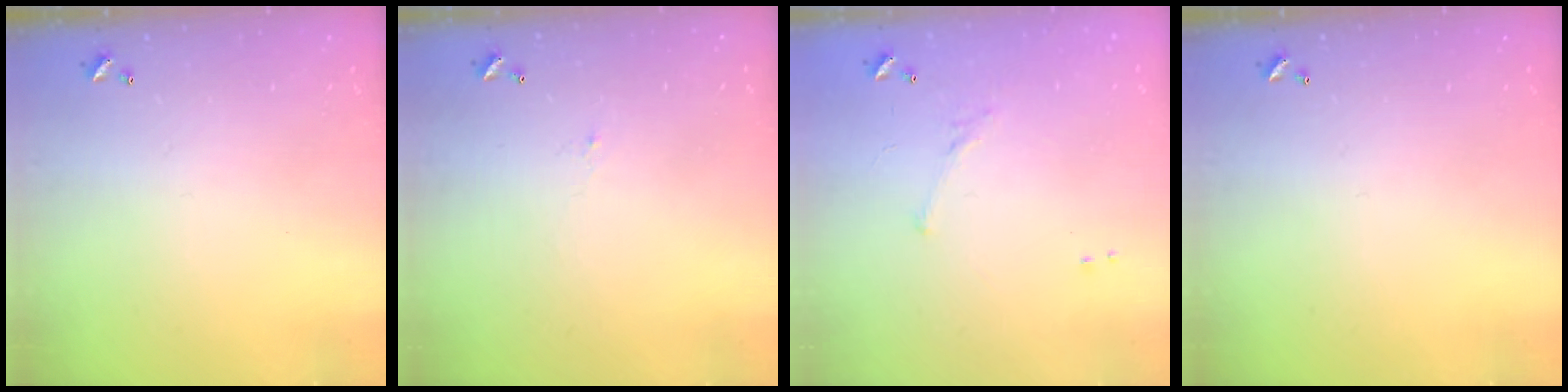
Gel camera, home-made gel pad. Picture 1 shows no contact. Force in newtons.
{"total": 0.8, "press": 0.7, "slide": 0.5}
{"total": 5.9, "press": 5.9, "slide": 0.8}
{"total": 0.0}